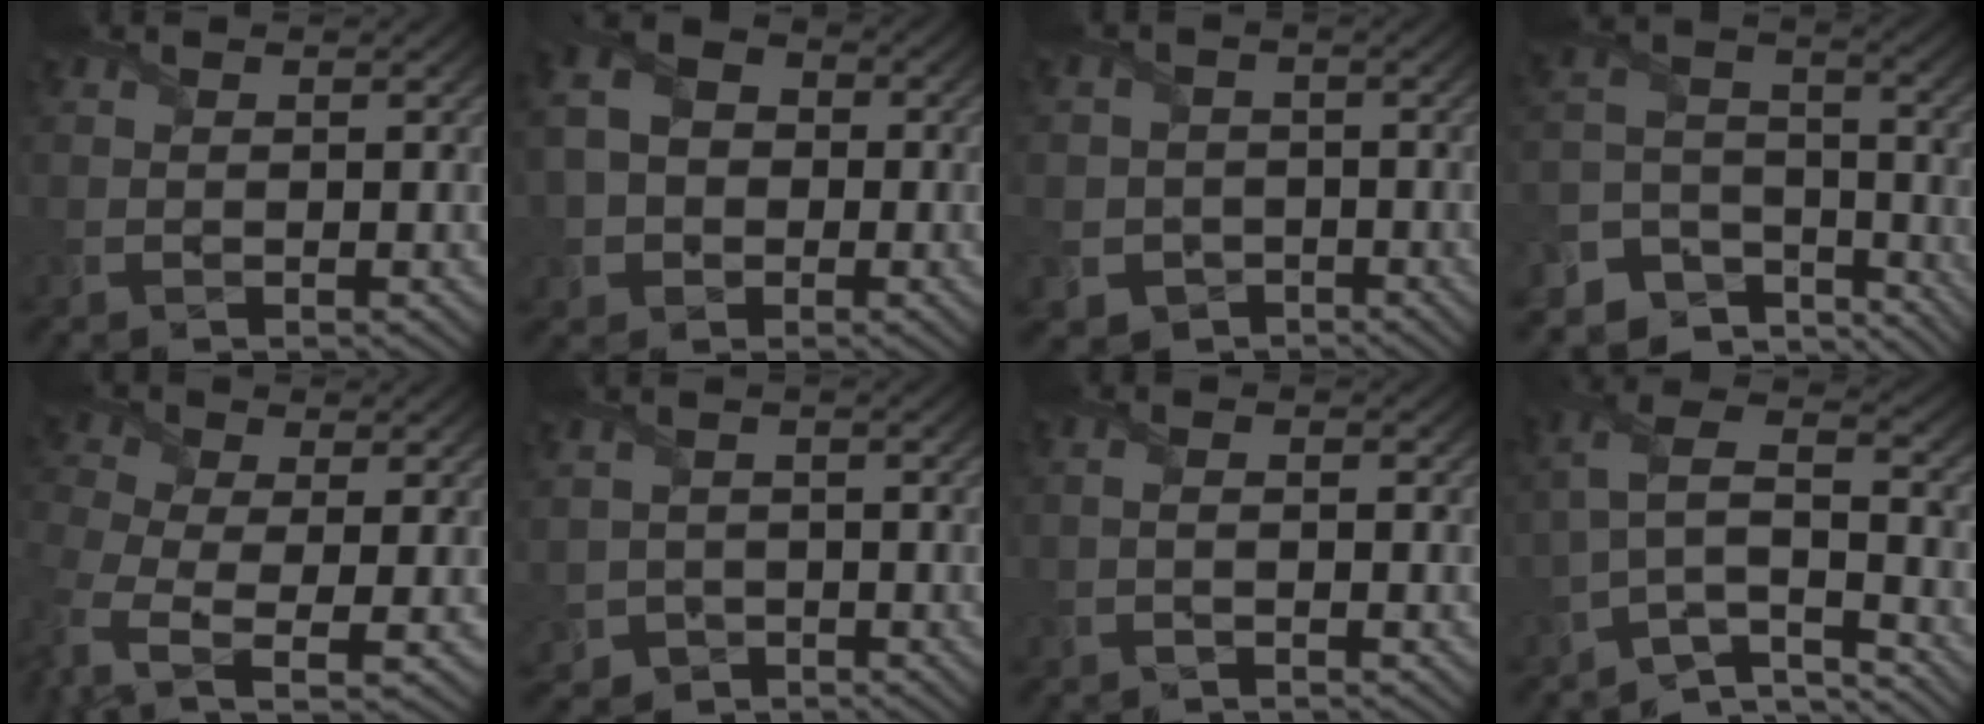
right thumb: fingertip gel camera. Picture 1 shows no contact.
{"total": 8.5, "force": [-0.9, 7.2, 4.5], "torque": [-0.120, -0.007, -0.030]}
{"total": 5.5, "force": [-1.6, 5.2, 0.7], "torque": [-0.037, -0.006, -0.056]}
{"total": 11.2, "force": [-8.0, 6.6, 4.0], "torque": [-0.106, -0.010, -0.138]}
{"total": 7.8, "force": [-2.6, 4.4, 5.9], "torque": [-0.169, -0.012, -0.064]}
{"total": 3.4, "force": [-1.6, 2.9, 0.4], "torque": [-0.021, -0.010, -0.037]}
{"total": 1.3, "force": [-0.8, 0.2, 0.9], "torque": [-0.011, 0.006, -0.017]}
{"total": 8.4, "force": [-5.8, 2.7, 5.5], "torque": [-0.104, 0.006, -0.124]}